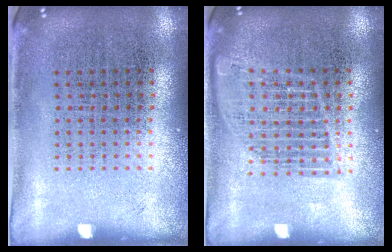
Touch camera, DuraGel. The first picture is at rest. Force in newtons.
{"total": 1.4, "press": 1.2, "slide": 0.6}